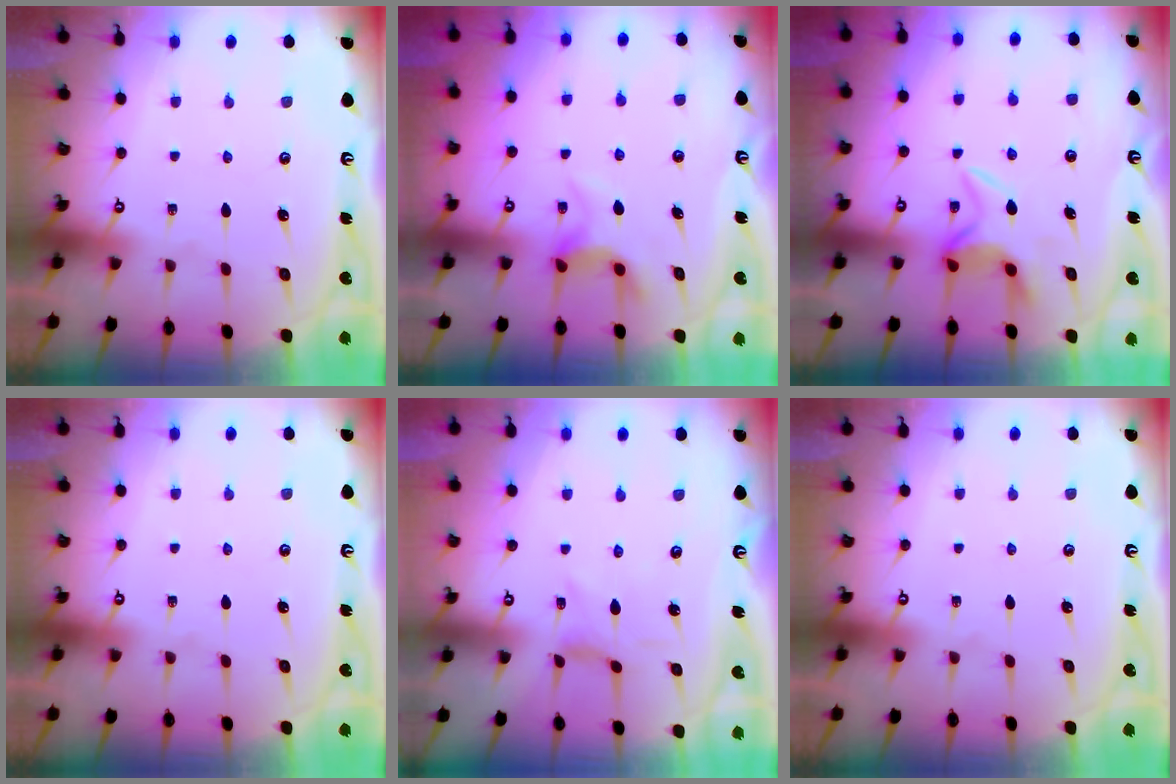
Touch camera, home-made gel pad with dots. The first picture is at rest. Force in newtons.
{"total": 5.1, "press": 5.0, "slide": 0.4}
{"total": 6.2, "press": 6.1, "slide": 0.7}
{"total": 0.0}
{"total": 1.1, "press": 1.1, "slide": 0.4}
{"total": 0.0}